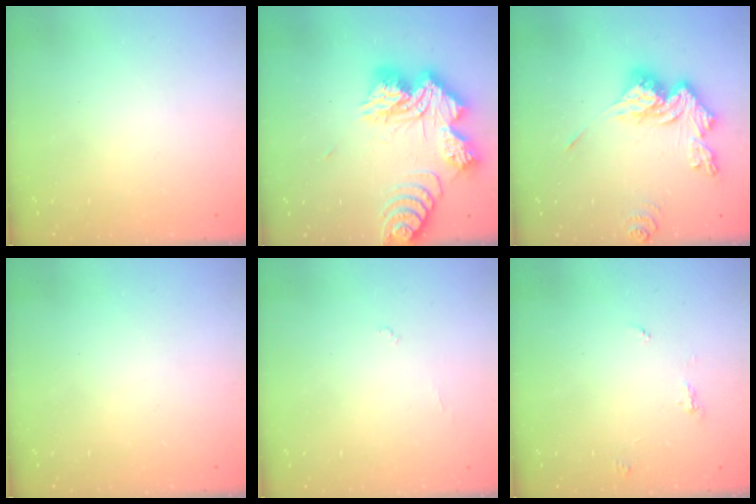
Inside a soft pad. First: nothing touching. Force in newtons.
{"total": 22.4, "press": 22.3, "slide": 1.9}
{"total": 15.3, "press": 15.2, "slide": 1.4}
{"total": 0.0}
{"total": 3.9, "press": 3.9, "slide": 0.3}
{"total": 5.6, "press": 5.6, "slide": 0.4}